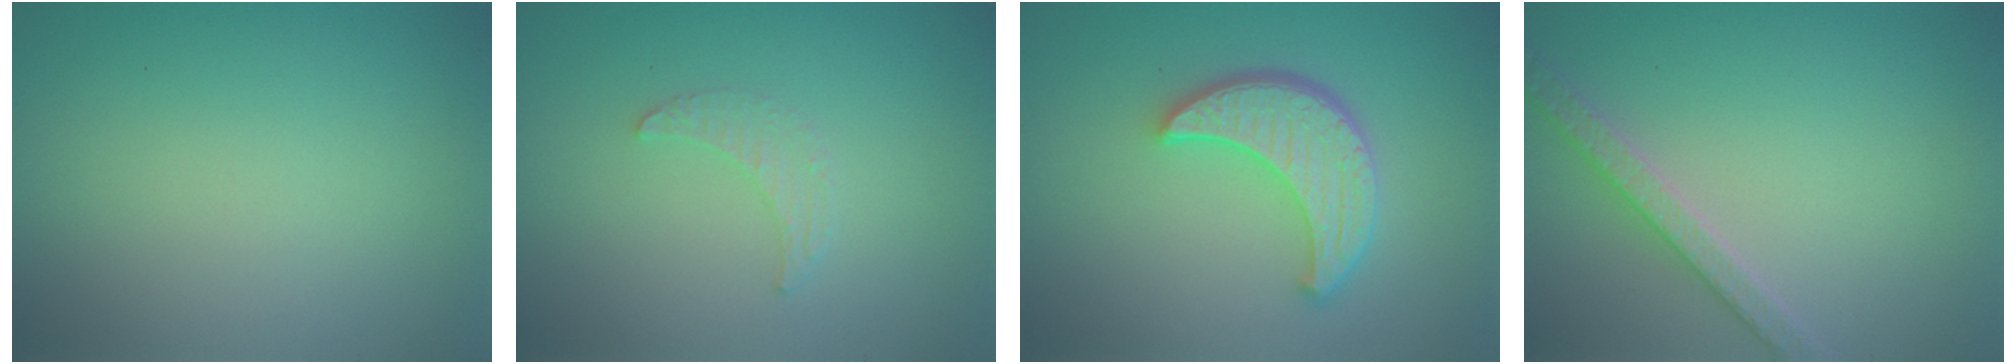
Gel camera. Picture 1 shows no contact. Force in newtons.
{"total": 1.3, "press": 1.3, "slide": 0.4}
{"total": 4.6, "press": 4.0, "slide": 2.4}
{"total": 2.6, "press": 2.6, "slide": 0.5}